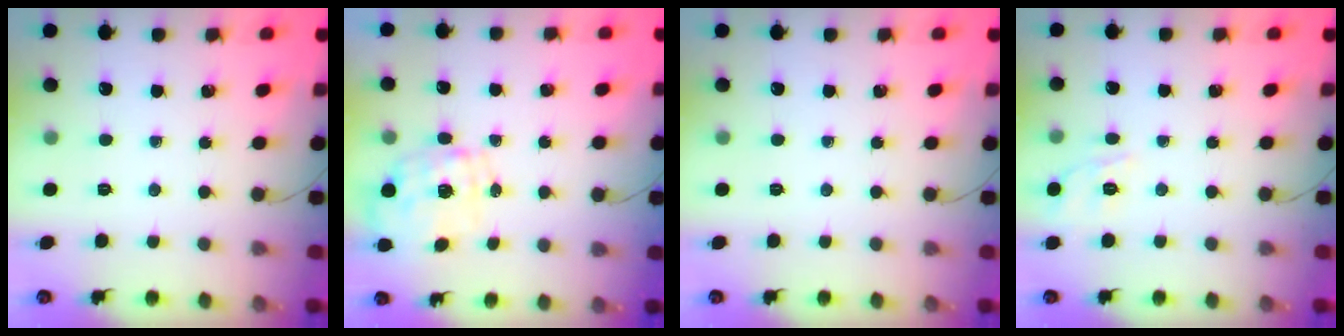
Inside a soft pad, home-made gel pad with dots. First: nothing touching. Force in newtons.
{"total": 9.7, "press": 9.6, "slide": 1.4}
{"total": 0.0}
{"total": 8.0, "press": 7.9, "slide": 1.6}